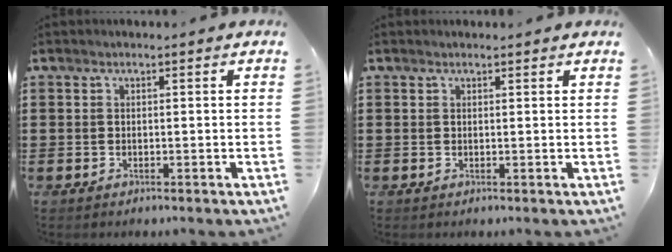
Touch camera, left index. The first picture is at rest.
{"total": 0.6, "force": [0.6, 0.1, 0.2], "torque": [-0.007, -0.001, 0.012]}